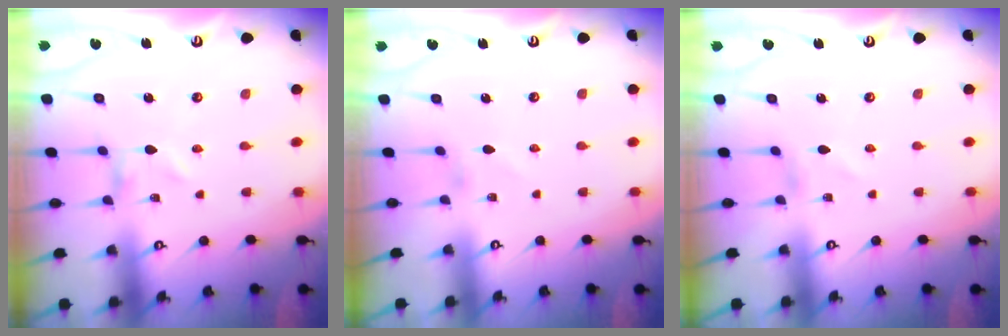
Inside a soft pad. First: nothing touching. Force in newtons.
{"total": 0.0}
{"total": 0.8, "press": 0.8, "slide": 0.1}